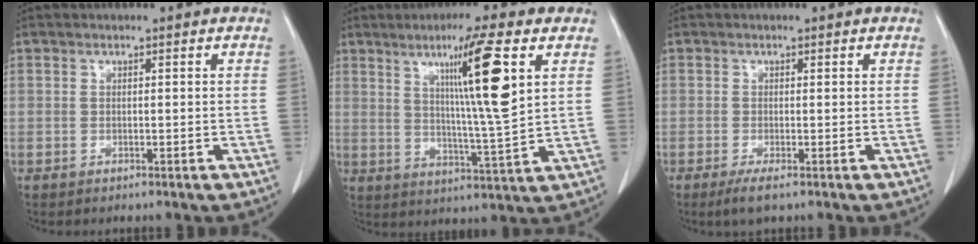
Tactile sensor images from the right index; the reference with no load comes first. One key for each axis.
{"total": 12.0, "fx": 4.6, "fy": -1.1, "fz": 11.0, "tx": -0.182, "ty": -0.007, "tz": 0.079}
{"total": 2.2, "fx": -1.2, "fy": 0.1, "fz": 1.8, "tx": -0.034, "ty": -0.008, "tz": -0.021}